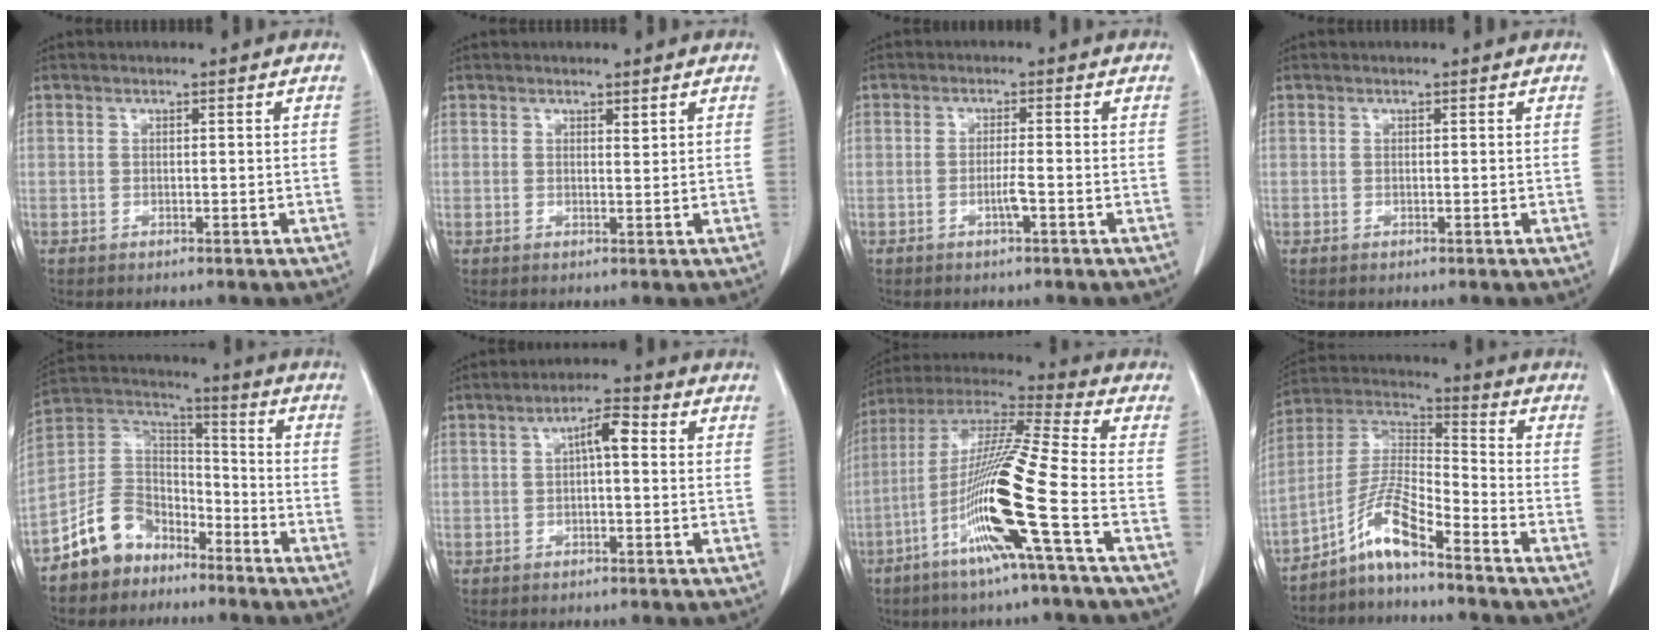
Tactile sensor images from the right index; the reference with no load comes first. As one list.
[{"total": 0.7, "force": [0.5, 0.1, 0.4], "torque": [-0.009, -0.006, 0.008]}, {"total": 2.2, "force": [-0.9, -0.1, 2.0], "torque": [-0.039, -0.001, -0.017]}, {"total": 0.0}, {"total": 10.3, "force": [-7.1, 6.8, 3.0], "torque": [-0.069, 0.044, -0.136]}, {"total": 4.0, "force": [0.6, 1.0, 3.9], "torque": [-0.064, 0.013, 0.006]}, {"total": 16.8, "force": [-6.1, -1.5, 15.6], "torque": [-0.308, -0.013, -0.125]}, {"total": 8.6, "force": [-6.1, 0.8, 6.0], "torque": [-0.129, 0.012, -0.118]}]